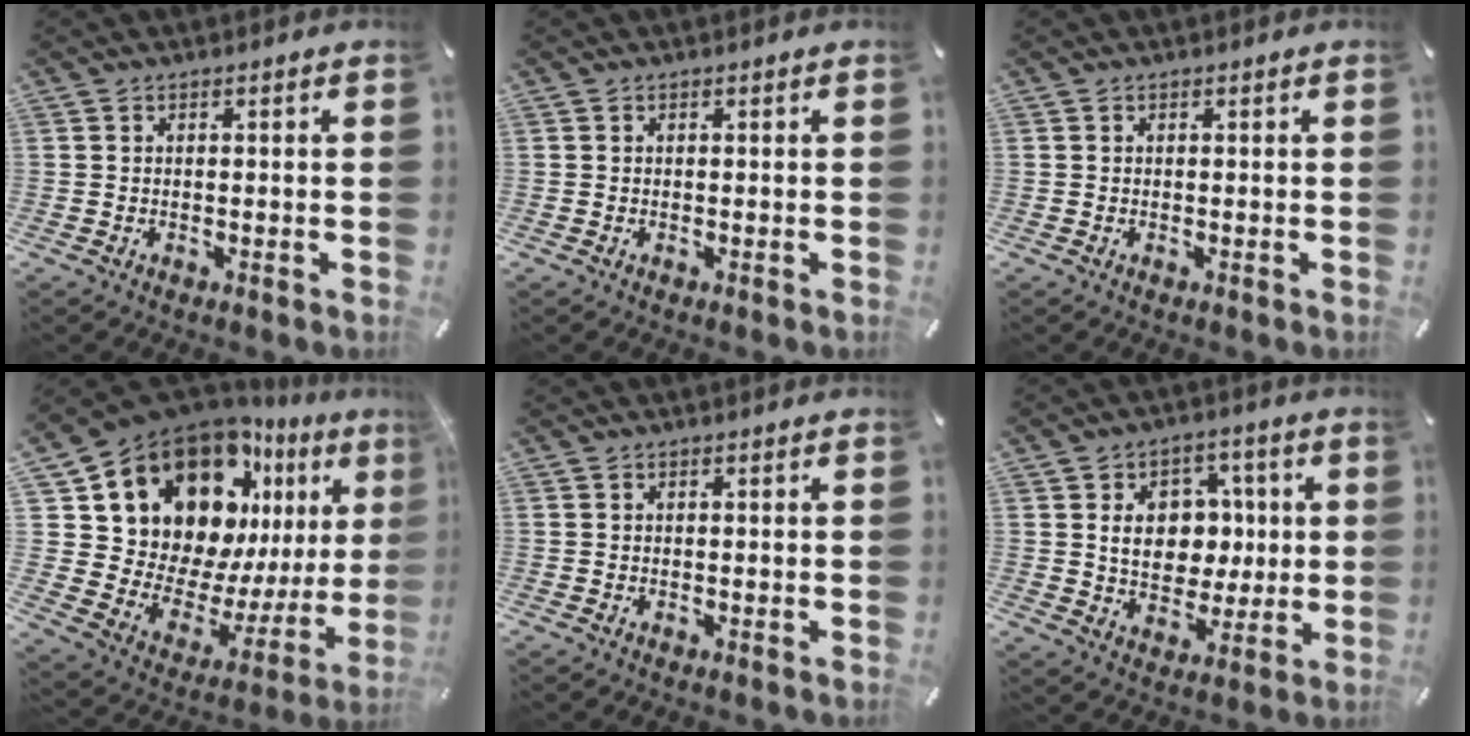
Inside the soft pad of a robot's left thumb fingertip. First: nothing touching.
{"total": 0.0}
{"total": 0.0}
{"total": 20.3, "force": [14.3, 11.7, 8.3], "torque": [-0.131, -0.126, 0.266]}
{"total": 0.0}
{"total": 11.0, "force": [1.3, 9.3, 5.8], "torque": [-0.084, 0.006, 0.028]}